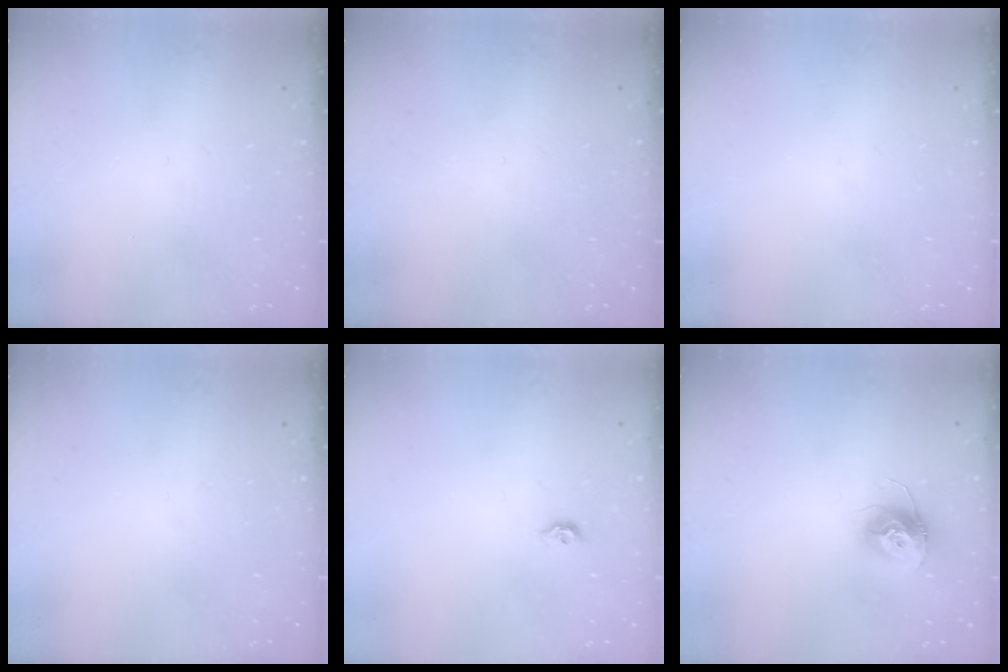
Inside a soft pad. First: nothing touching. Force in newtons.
{"total": 0.0}
{"total": 0.0}
{"total": 0.0}
{"total": 5.3, "press": 5.2, "slide": 0.8}
{"total": 11.1, "press": 11.1, "slide": 0.9}